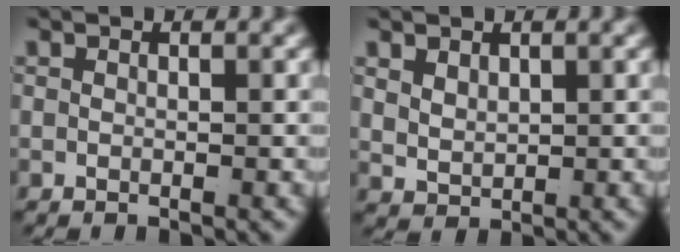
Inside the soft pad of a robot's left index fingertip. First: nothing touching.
{"total": 1.8, "force": [1.1, 1.0, 0.9], "torque": [-0.024, -0.012, 0.038]}